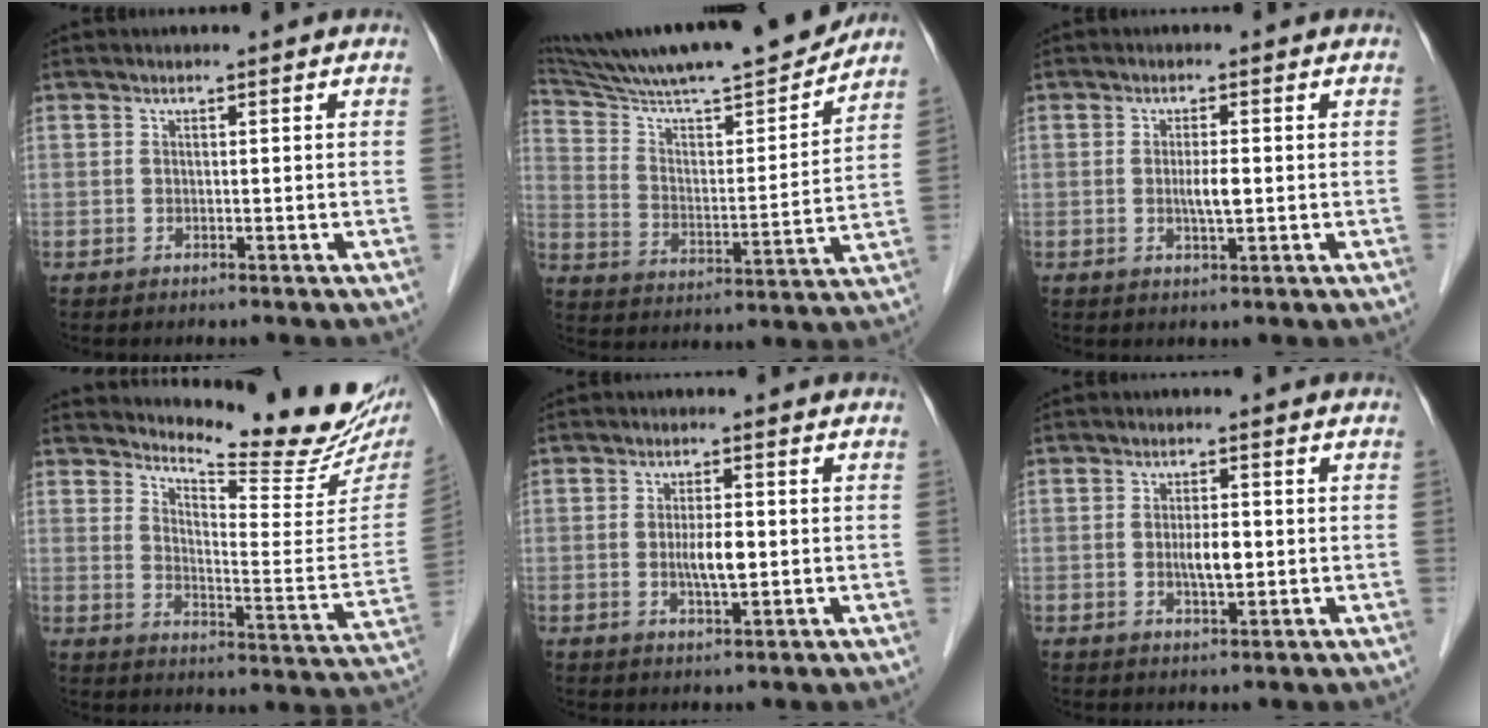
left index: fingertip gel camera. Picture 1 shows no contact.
{"total": 22.2, "force": [19.9, 1.2, 9.8], "torque": [-0.165, -0.007, 0.310]}
{"total": 2.7, "force": [-0.2, 0.4, 2.6], "torque": [-0.051, -0.003, -0.002]}
{"total": 17.0, "force": [15.9, 1.4, 5.9], "torque": [-0.093, -0.089, 0.199]}
{"total": 3.8, "force": [-0.3, 0.8, 3.7], "torque": [-0.070, -0.003, -0.003]}
{"total": 3.3, "force": [-0.2, 1.0, 3.2], "torque": [-0.060, -0.001, -0.002]}